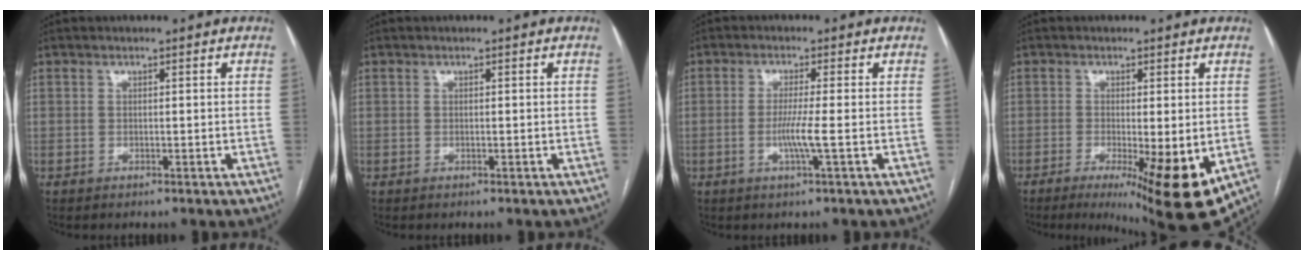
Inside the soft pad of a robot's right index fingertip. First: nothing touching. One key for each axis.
{"total": 0.0}
{"total": 3.8, "fx": -0.9, "fy": -0.8, "fz": 3.6, "tx": -0.075, "ty": -0.007, "tz": -0.017}
{"total": 11.5, "fx": -4.0, "fy": 1.6, "fz": 10.7, "tx": -0.122, "ty": -0.025, "tz": -0.050}